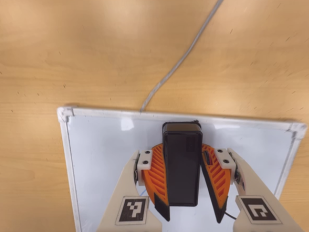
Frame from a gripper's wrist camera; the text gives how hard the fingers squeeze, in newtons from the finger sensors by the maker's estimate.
{"total": 13.4, "left": 15.4, "right": 11.5}